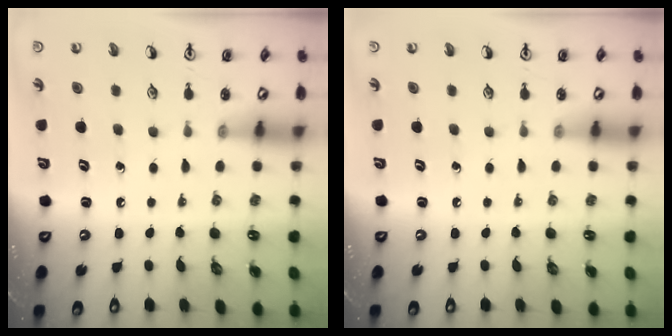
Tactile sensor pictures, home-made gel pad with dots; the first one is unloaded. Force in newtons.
{"total": 0.0}